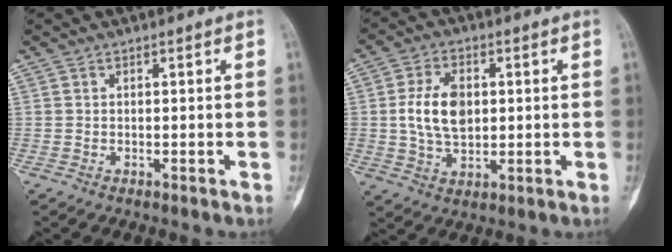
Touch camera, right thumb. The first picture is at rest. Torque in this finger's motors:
{"motor_torque": [0.32, 0.29, 0.79, 0.59, 0.10]}